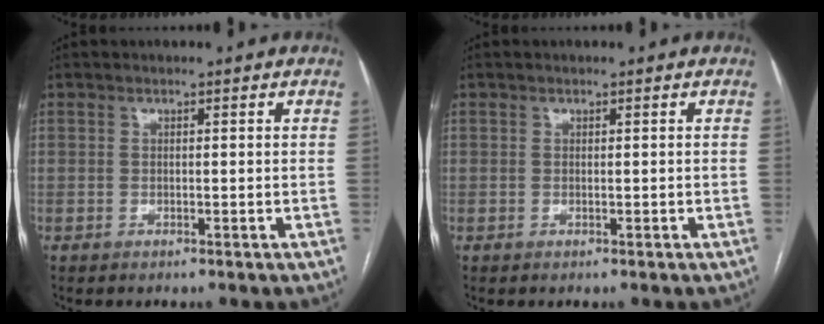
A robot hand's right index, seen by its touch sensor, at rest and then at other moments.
{"total": 0.0}